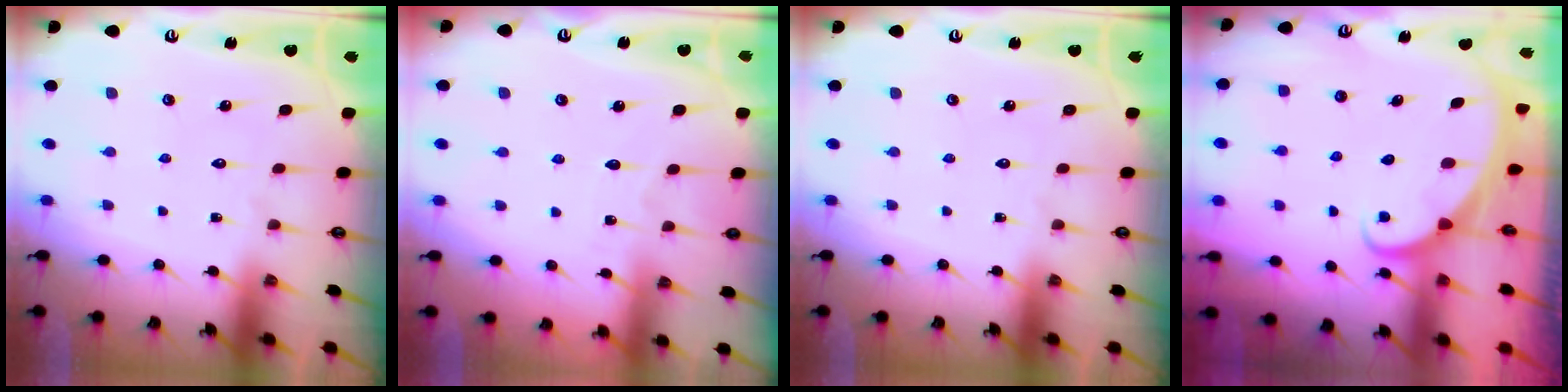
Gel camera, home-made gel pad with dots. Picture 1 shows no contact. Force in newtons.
{"total": 2.7, "press": 2.7, "slide": 0.3}
{"total": 0.0}
{"total": 1.9, "press": 1.9, "slide": 0.1}